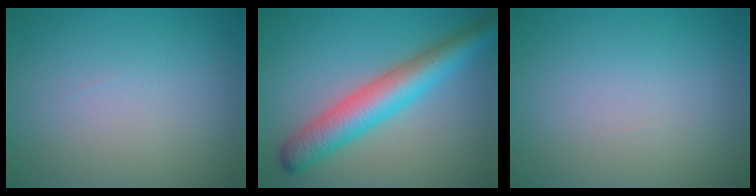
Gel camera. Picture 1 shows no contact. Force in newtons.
{"total": 6.3, "press": 6.3, "slide": 0.1}
{"total": 0.0}